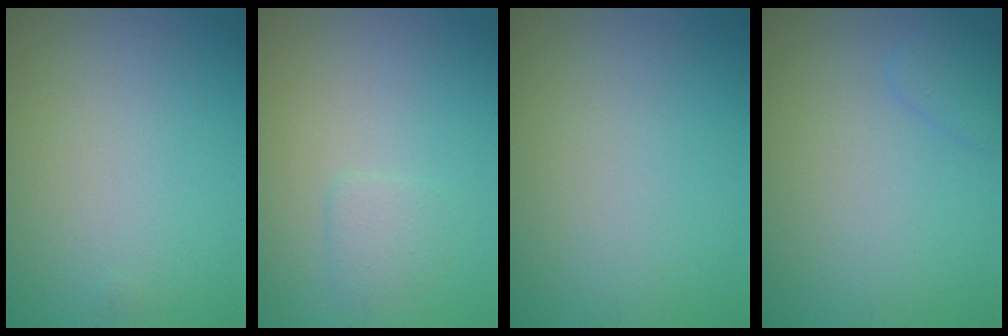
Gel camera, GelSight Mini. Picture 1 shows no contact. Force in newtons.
{"total": 1.4, "press": 1.3, "slide": 0.3}
{"total": 0.0}
{"total": 1.3, "press": 1.3, "slide": 0.1}